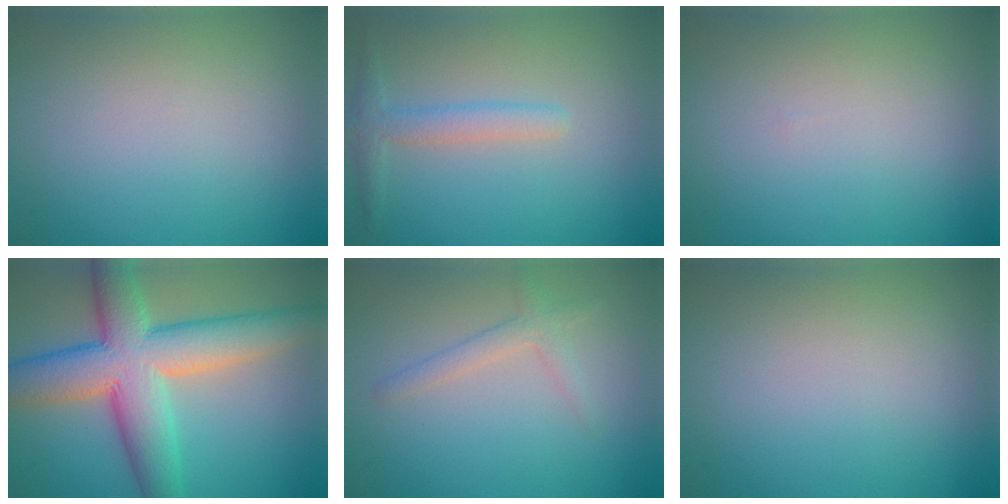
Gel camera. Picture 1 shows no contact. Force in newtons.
{"total": 2.2, "press": 2.2, "slide": 0.1}
{"total": 0.0}
{"total": 10.6, "press": 10.6, "slide": 0.7}
{"total": 1.9, "press": 1.9, "slide": 0.1}
{"total": 0.0}